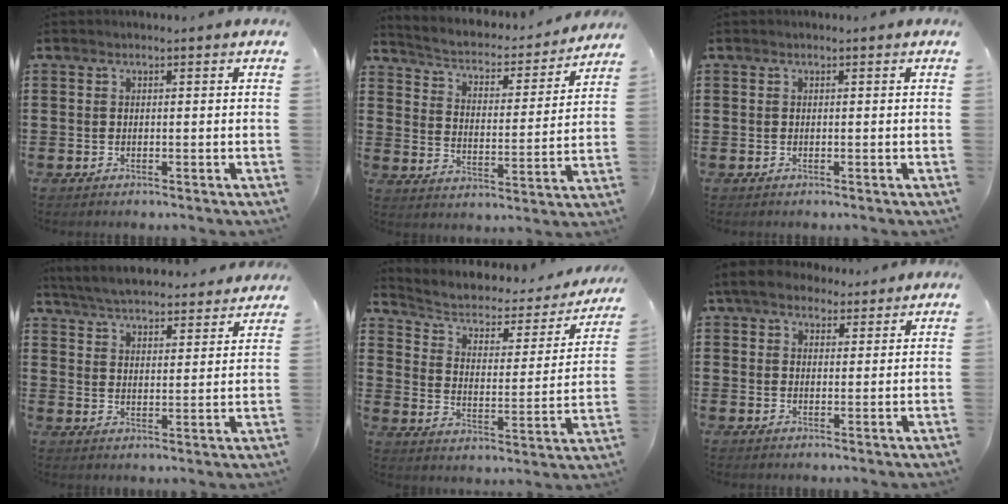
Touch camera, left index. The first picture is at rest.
{"total": 2.7, "force": [2.5, 0.7, 0.9], "torque": [-0.035, -0.026, 0.031]}
{"total": 0.0}
{"total": 5.4, "force": [5.3, 0.1, 0.9], "torque": [-0.041, -0.030, 0.093]}
{"total": 3.5, "force": [2.0, 2.1, 1.9], "torque": [-0.053, -0.014, 0.023]}
{"total": 4.9, "force": [3.8, 2.6, 1.7], "torque": [-0.049, 0.007, 0.070]}